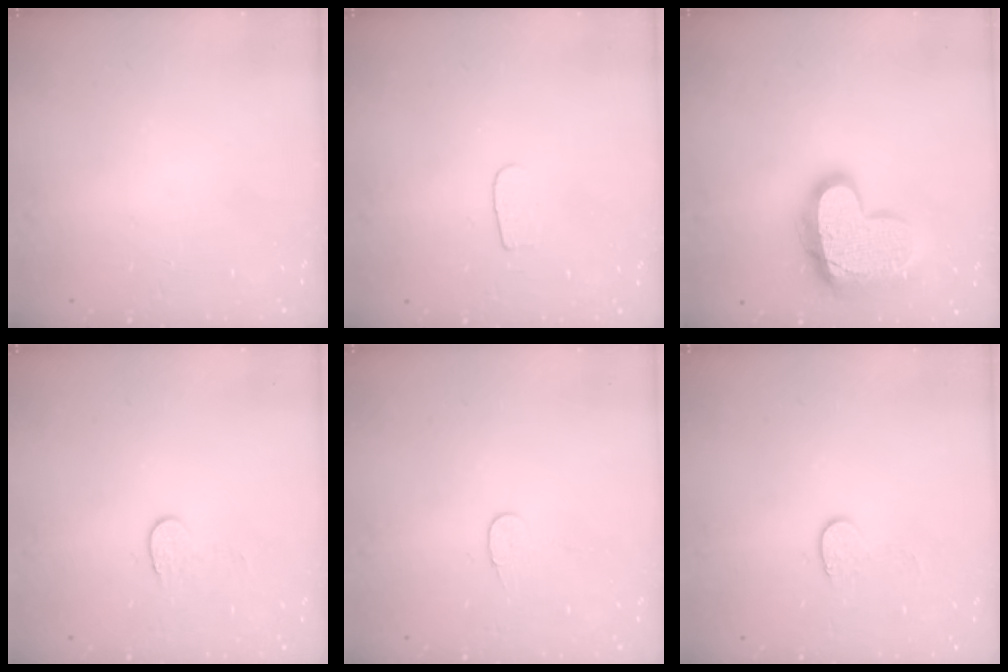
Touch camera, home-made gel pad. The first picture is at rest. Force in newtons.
{"total": 4.2, "press": 4.2, "slide": 0.4}
{"total": 18.4, "press": 18.3, "slide": 1.7}
{"total": 5.9, "press": 5.9, "slide": 0.5}
{"total": 5.6, "press": 5.6, "slide": 0.5}
{"total": 6.2, "press": 6.2, "slide": 0.6}